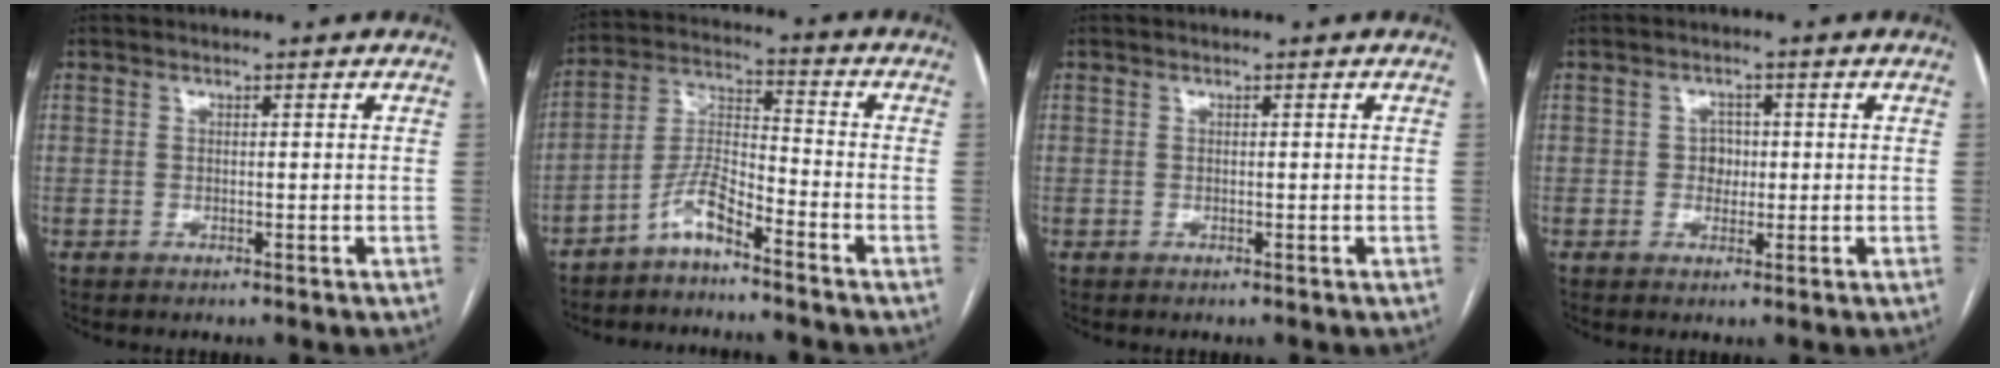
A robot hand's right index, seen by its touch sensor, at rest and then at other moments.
{"total": 6.4, "force": [-4.8, 1.4, 4.0], "torque": [-0.093, 0.007, -0.098]}
{"total": 0.0}
{"total": 2.5, "force": [0.0, 2.1, 1.3], "torque": [-0.014, 0.004, -0.001]}